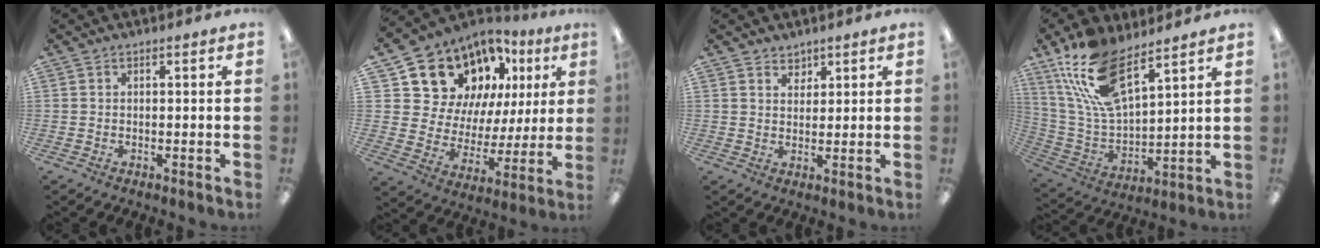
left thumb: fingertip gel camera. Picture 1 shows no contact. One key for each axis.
{"total": 17.3, "fx": 11.9, "fy": 11.0, "fz": 6.0, "tx": -0.128, "ty": -0.081, "tz": 0.231}
{"total": 3.0, "fx": 2.4, "fy": 1.7, "fz": 0.2, "tx": 0.007, "ty": -0.013, "tz": 0.043}
{"total": 19.1, "fx": 12.2, "fy": 7.8, "fz": 12.4, "tx": -0.262, "ty": -0.052, "tz": 0.217}